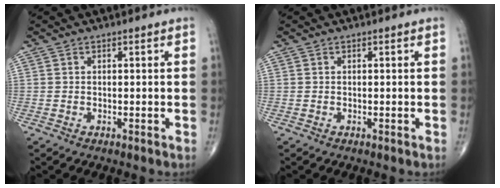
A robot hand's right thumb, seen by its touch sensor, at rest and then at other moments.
{"total": 0.0}